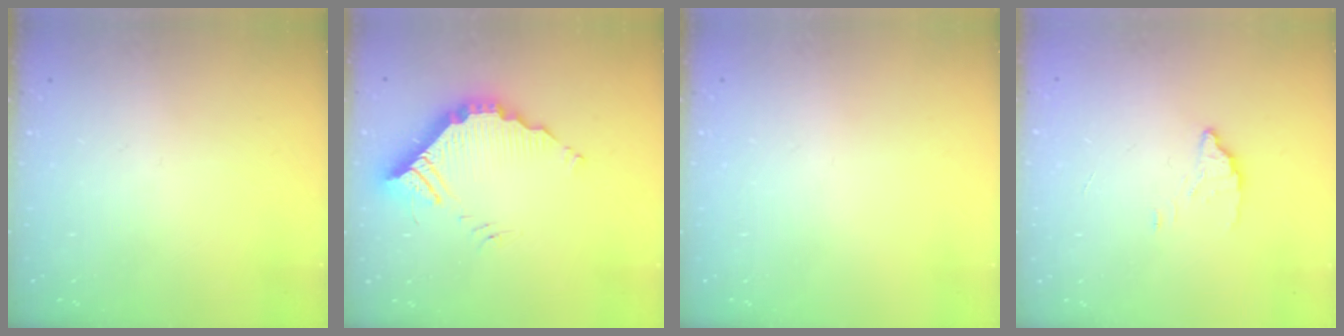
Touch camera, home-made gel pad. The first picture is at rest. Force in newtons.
{"total": 12.1, "press": 12.1, "slide": 0.3}
{"total": 0.0}
{"total": 1.9, "press": 1.9, "slide": 0.0}